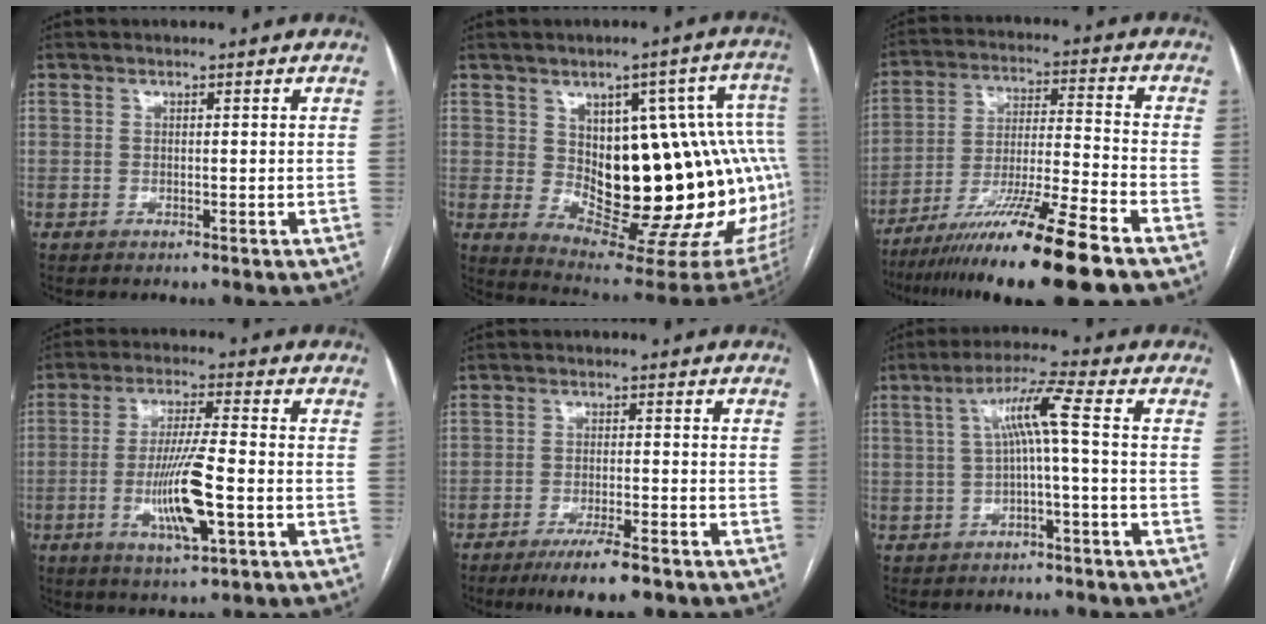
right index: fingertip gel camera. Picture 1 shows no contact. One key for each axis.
{"total": 25.3, "fx": 0.2, "fy": 8.9, "fz": 23.7, "tx": -0.219, "ty": 0.031, "tz": 0.034}
{"total": 17.3, "fx": -12.4, "fy": -0.9, "fz": 12.0, "tx": -0.208, "ty": -0.033, "tz": -0.215}
{"total": 10.5, "fx": -3.0, "fy": 0.9, "fz": 10.0, "tx": -0.191, "ty": -0.010, "tz": -0.055}
{"total": 8.8, "fx": -6.4, "fy": 0.9, "fz": 5.9, "tx": -0.096, "ty": -0.018, "tz": -0.101}
{"total": 6.4, "fx": 0.1, "fy": -0.5, "fz": 6.4, "tx": -0.114, "ty": 0.025, "tz": 0.006}